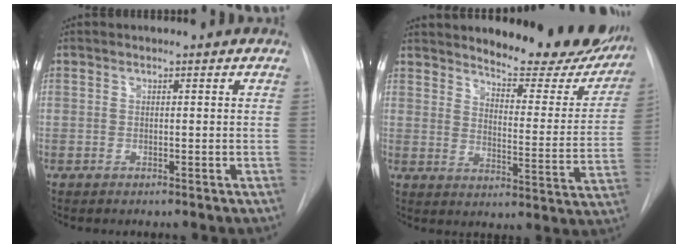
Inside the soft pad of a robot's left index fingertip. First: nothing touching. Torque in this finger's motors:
{"motor_torque": [0.33, -0.44, 0.62, 0.11]}